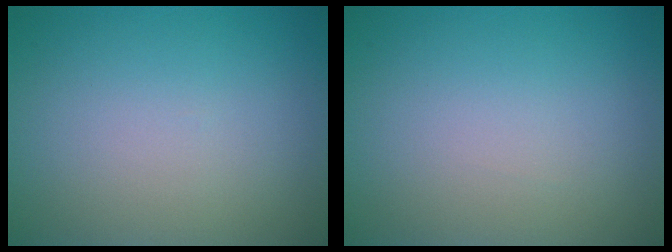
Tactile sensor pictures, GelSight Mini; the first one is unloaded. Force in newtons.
{"total": 0.0}